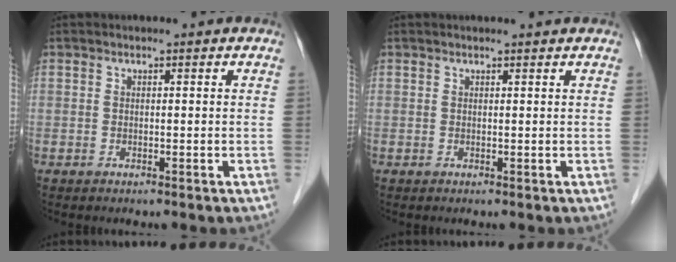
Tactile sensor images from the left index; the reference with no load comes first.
{"total": 1.7, "force": [1.6, -0.1, 0.4], "torque": [-0.008, 0.006, 0.022]}